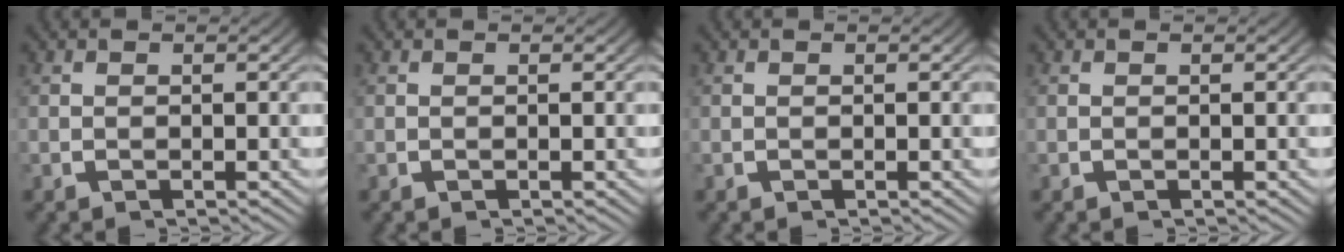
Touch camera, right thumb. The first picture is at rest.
{"total": 0.0}
{"total": 0.0}
{"total": 0.0}